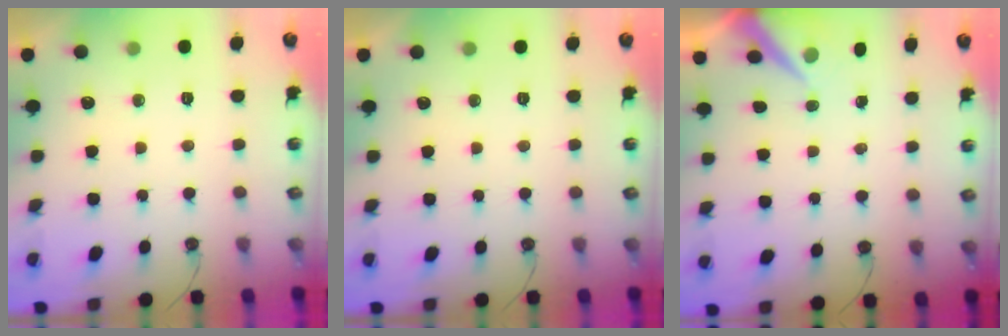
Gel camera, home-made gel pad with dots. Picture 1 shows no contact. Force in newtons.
{"total": 0.0}
{"total": 4.8, "press": 4.7, "slide": 0.5}